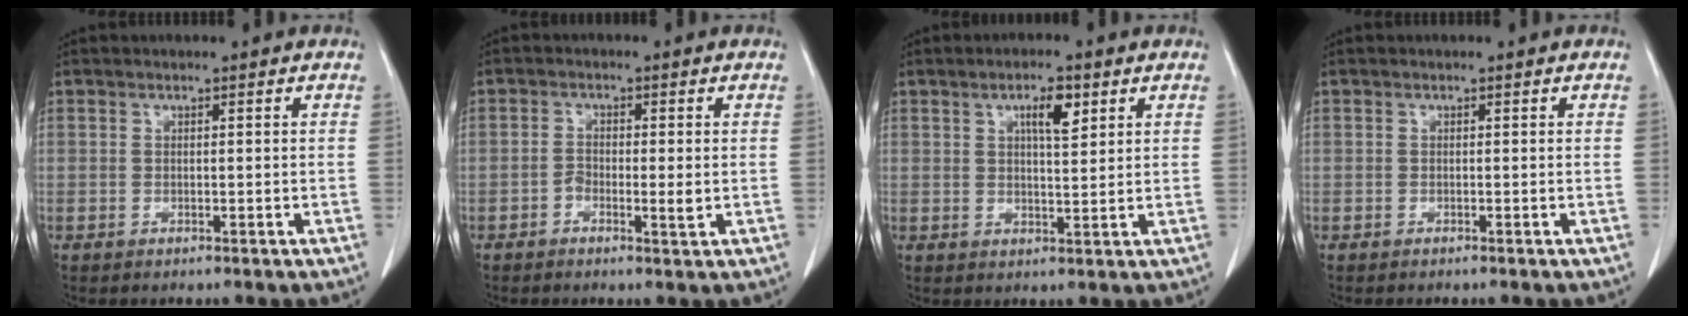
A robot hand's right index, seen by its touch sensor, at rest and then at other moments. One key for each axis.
{"total": 2.7, "fx": -0.6, "fy": 0.9, "fz": 2.5, "tx": -0.039, "ty": 0.002, "tz": -0.008}
{"total": 4.5, "fx": 2.2, "fy": 1.1, "fz": 3.8, "tx": -0.065, "ty": -0.001, "tz": 0.037}
{"total": 0.0}